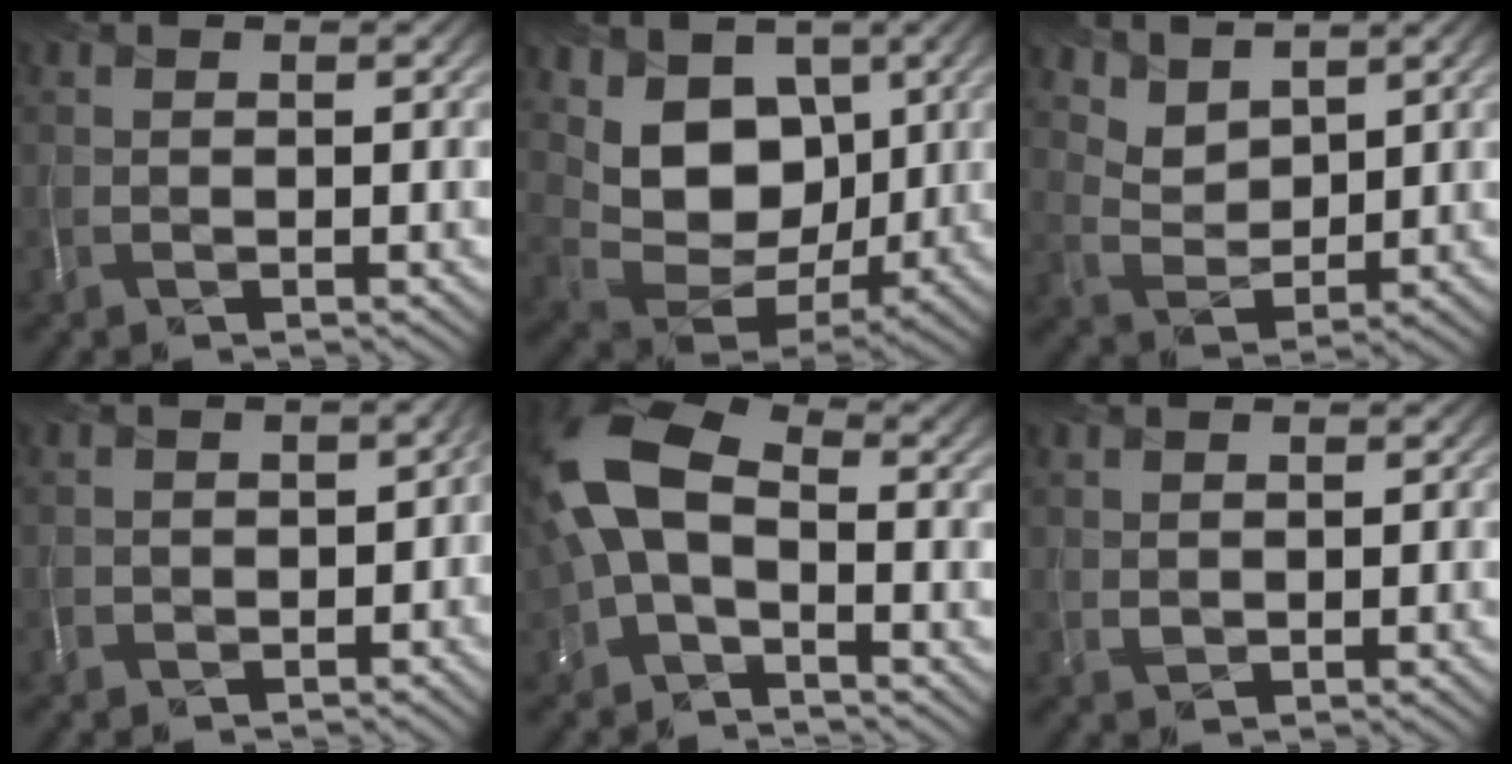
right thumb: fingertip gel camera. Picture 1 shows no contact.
{"total": 9.6, "force": [3.7, 7.4, 4.9], "torque": [-0.111, -0.025, 0.062]}
{"total": 5.7, "force": [4.7, 2.8, 1.6], "torque": [-0.043, -0.029, 0.113]}
{"total": 2.3, "force": [-1.5, 1.6, 0.3], "torque": [0.003, -0.012, -0.022]}
{"total": 9.4, "force": [-0.7, 5.6, 7.5], "torque": [-0.187, 0.011, -0.031]}
{"total": 1.0, "force": [0.3, 1.0, 0.1], "torque": [-0.002, -0.004, 0.012]}